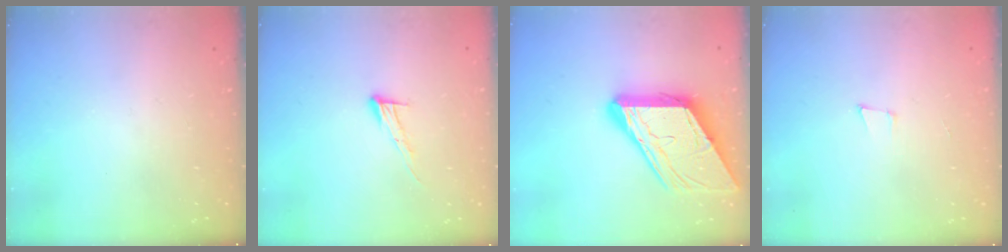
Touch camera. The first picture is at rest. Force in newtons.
{"total": 8.4, "press": 8.4, "slide": 0.4}
{"total": 16.3, "press": 16.2, "slide": 1.9}
{"total": 3.6, "press": 2.5, "slide": 2.7}